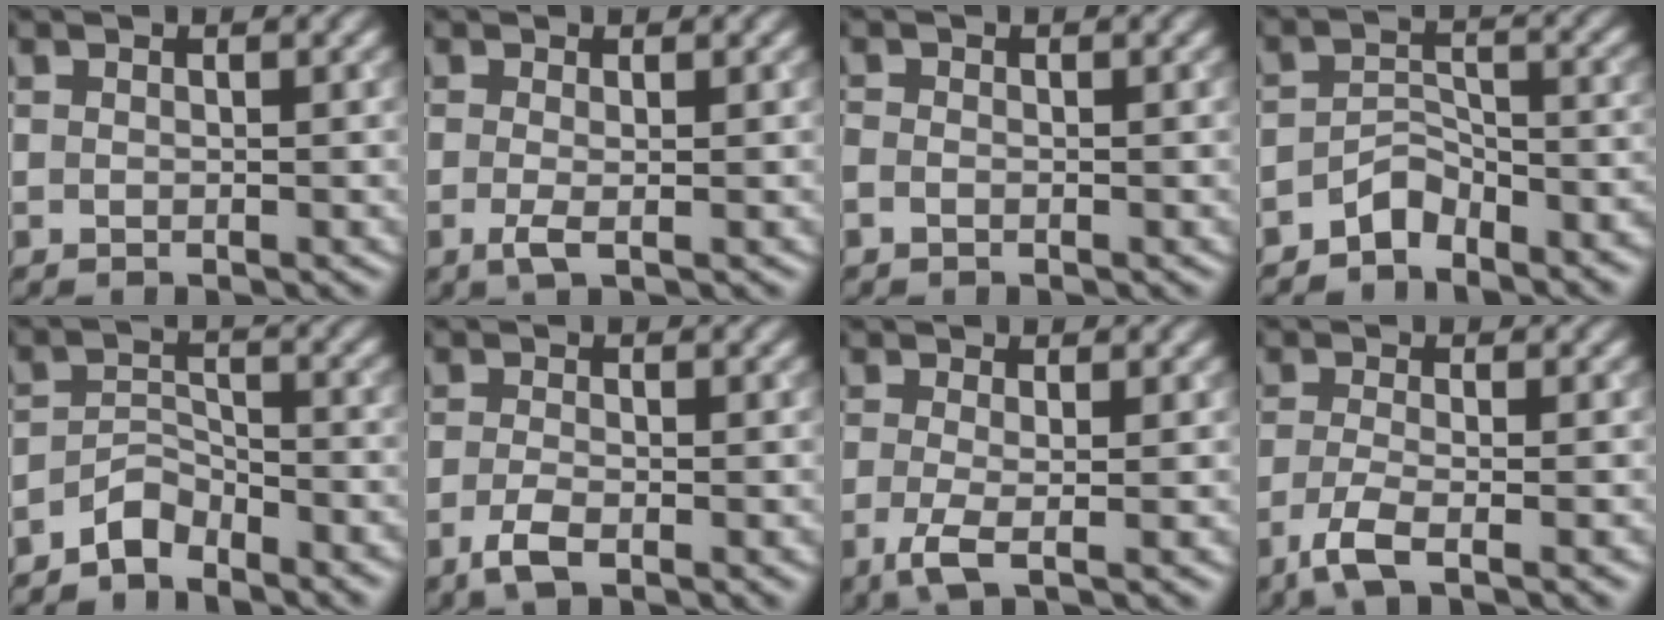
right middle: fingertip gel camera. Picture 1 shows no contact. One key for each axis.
{"total": 1.7, "fx": -0.4, "fy": 0.3, "fz": 1.6, "tx": -0.034, "ty": -0.007, "tz": -0.009}
{"total": 0.7, "fx": -0.5, "fy": 0.4, "fz": 0.4, "tx": -0.011, "ty": -0.003, "tz": -0.011}
{"total": 4.0, "fx": -3.1, "fy": 1.8, "fz": 1.7, "tx": -0.024, "ty": 0.004, "tz": -0.060}
{"total": 2.9, "fx": -2.5, "fy": 1.0, "fz": 1.0, "tx": -0.017, "ty": 0.011, "tz": -0.051}
{"total": 3.0, "fx": -1.4, "fy": 1.0, "fz": 2.5, "tx": -0.049, "ty": -0.006, "tz": -0.029}
{"total": 3.1, "fx": -0.8, "fy": 0.8, "fz": 2.9, "tx": -0.056, "ty": -0.009, "tz": -0.018}
{"total": 4.4, "fx": -2.0, "fy": 1.3, "fz": 3.7, "tx": -0.063, "ty": -0.011, "tz": -0.047}